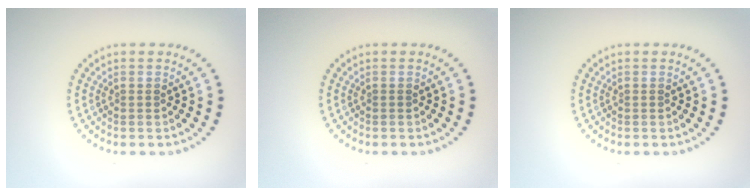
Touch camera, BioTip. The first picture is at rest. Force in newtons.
{"total": 0.0}
{"total": 0.0}